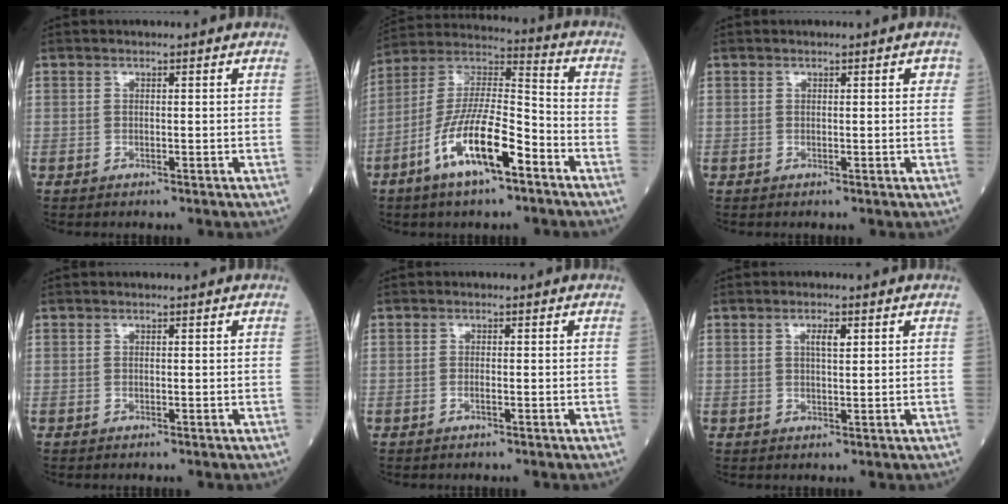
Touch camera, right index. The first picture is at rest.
{"total": 14.3, "force": [-7.0, 3.3, 12.0], "torque": [-0.229, 0.003, -0.129]}
{"total": 1.1, "force": [0.4, 0.4, 0.9], "torque": [-0.007, 0.003, 0.004]}
{"total": 0.0}
{"total": 0.6, "force": [-0.4, 0.1, 0.5], "torque": [-0.008, 0.001, -0.008]}
{"total": 2.3, "force": [0.9, 0.6, 2.0], "torque": [-0.036, 0.000, 0.014]}